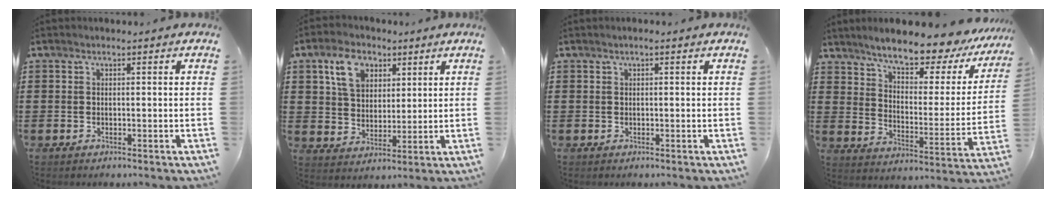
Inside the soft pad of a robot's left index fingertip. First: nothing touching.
{"total": 7.3, "force": [4.0, 4.9, 3.7], "torque": [-0.080, 0.012, 0.072]}
{"total": 0.5, "force": [0.1, 0.0, 0.5], "torque": [-0.009, -0.001, 0.002]}
{"total": 8.9, "force": [8.0, 1.1, 3.9], "torque": [-0.086, -0.060, 0.129]}